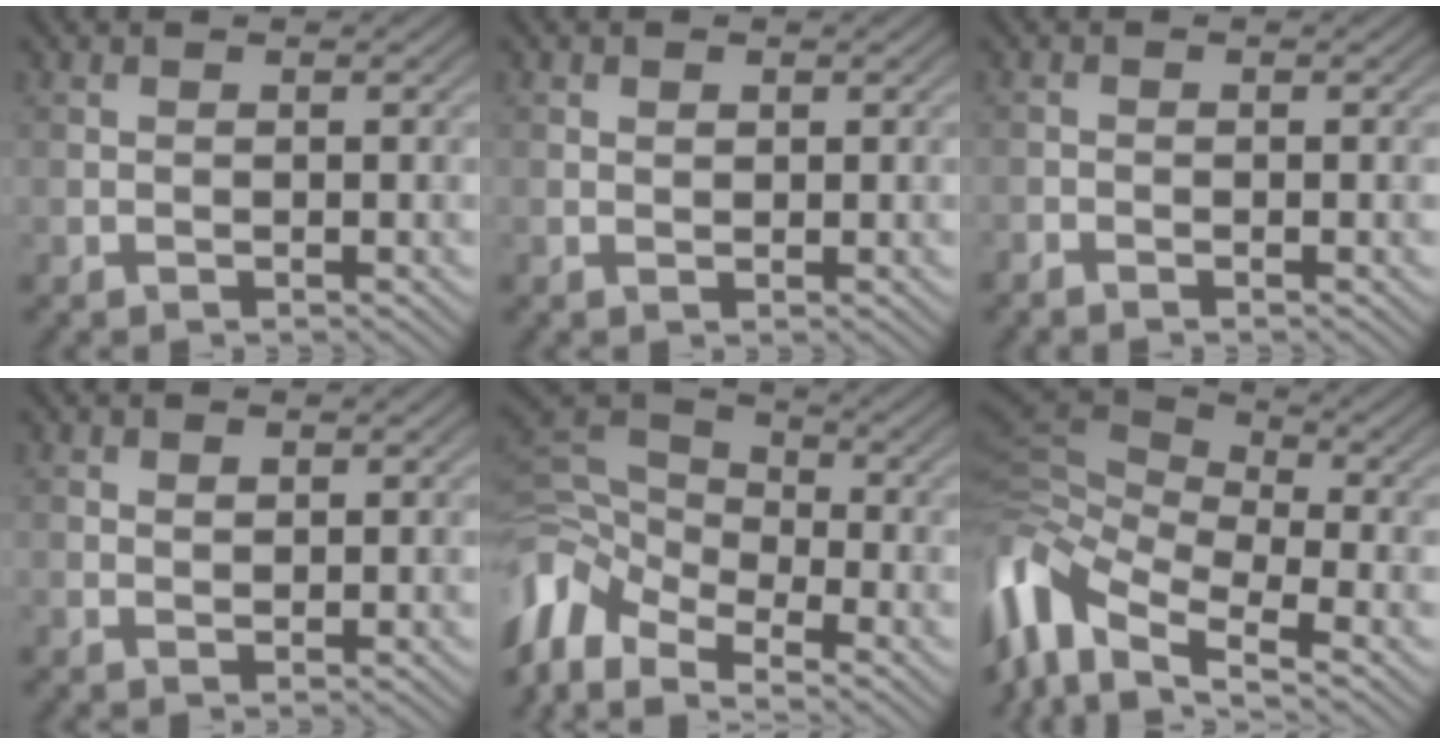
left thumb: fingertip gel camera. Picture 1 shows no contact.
{"total": 0.7, "force": [0.5, 0.4, 0.3], "torque": [-0.005, -0.002, 0.008]}
{"total": 0.7, "force": [-0.7, 0.0, 0.2], "torque": [-0.003, -0.002, -0.015]}
{"total": 1.0, "force": [0.7, 0.5, 0.5], "torque": [-0.009, -0.002, 0.013]}
{"total": 9.7, "force": [-4.7, 5.4, 6.7], "torque": [-0.169, -0.009, -0.099]}
{"total": 12.9, "force": [-4.3, 6.0, 10.6], "torque": [-0.256, 0.006, -0.084]}